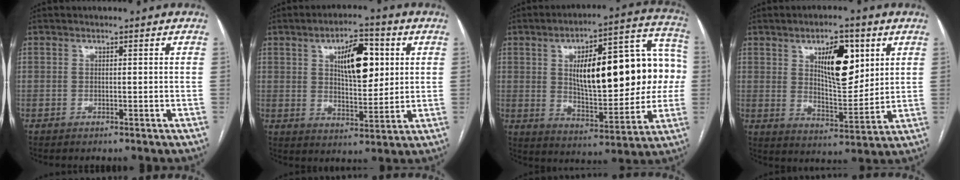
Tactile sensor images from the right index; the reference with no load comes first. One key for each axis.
{"total": 10.3, "fx": 3.3, "fy": 3.9, "fz": 9.0, "tx": -0.146, "ty": 0.009, "tz": 0.058}
{"total": 24.0, "fx": 2.9, "fy": 8.2, "fz": 22.4, "tx": -0.329, "ty": 0.044, "tz": 0.049}
{"total": 10.8, "fx": 4.4, "fy": 4.0, "fz": 9.1, "tx": -0.149, "ty": 0.001, "tz": 0.079}